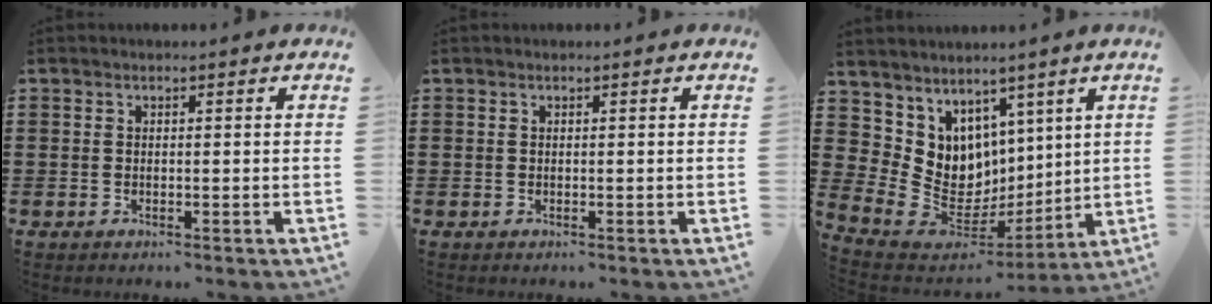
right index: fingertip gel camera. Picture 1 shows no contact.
{"total": 0.0}
{"total": 8.0, "force": [2.0, 7.7, 1.0], "torque": [-0.089, -0.052, 0.045]}